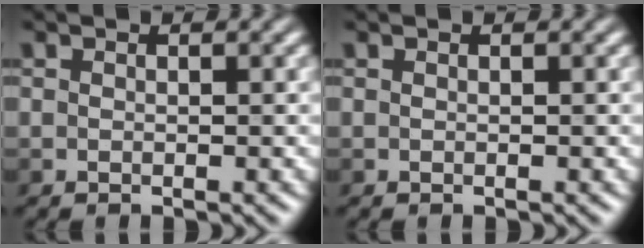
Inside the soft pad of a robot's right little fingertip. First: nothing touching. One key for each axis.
{"total": 0.0}